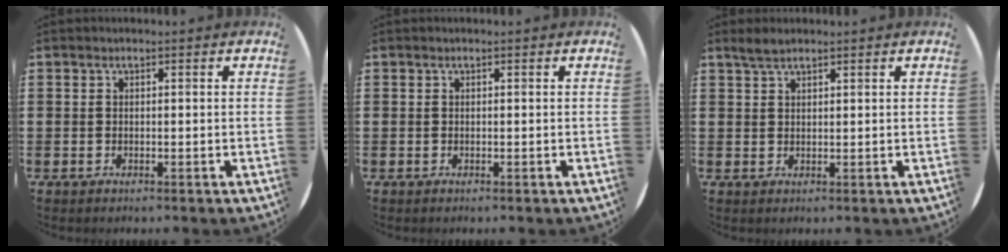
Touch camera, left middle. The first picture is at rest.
{"total": 0.0}
{"total": 1.9, "force": [1.6, 0.4, 1.0], "torque": [-0.021, 0.005, 0.029]}